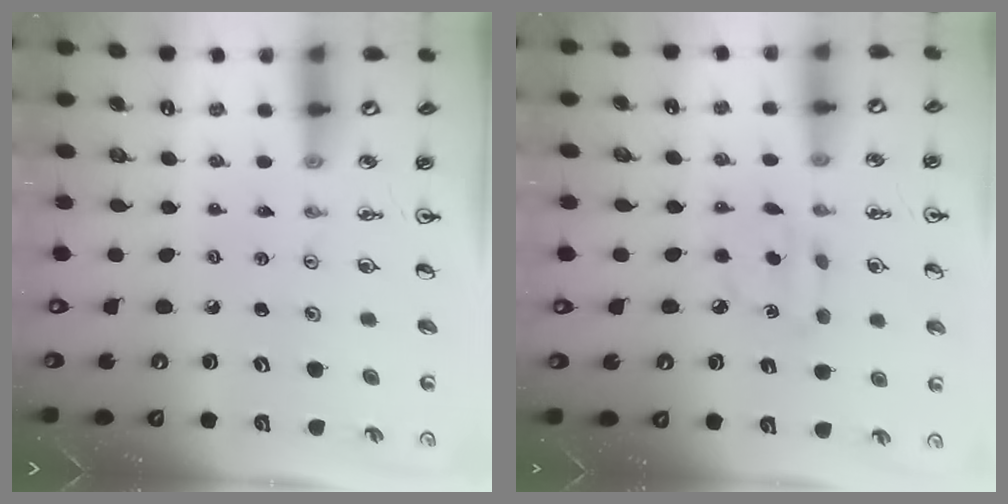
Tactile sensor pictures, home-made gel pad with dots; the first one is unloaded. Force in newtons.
{"total": 3.1, "press": 3.1, "slide": 0.2}